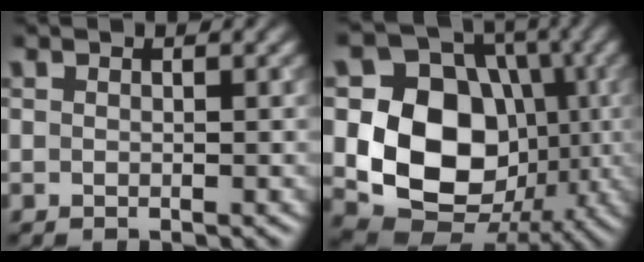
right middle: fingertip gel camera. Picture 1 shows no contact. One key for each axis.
{"total": 11.9, "fx": -1.1, "fy": 9.5, "fz": 7.1, "tx": -0.125, "ty": -0.011, "tz": -0.029}